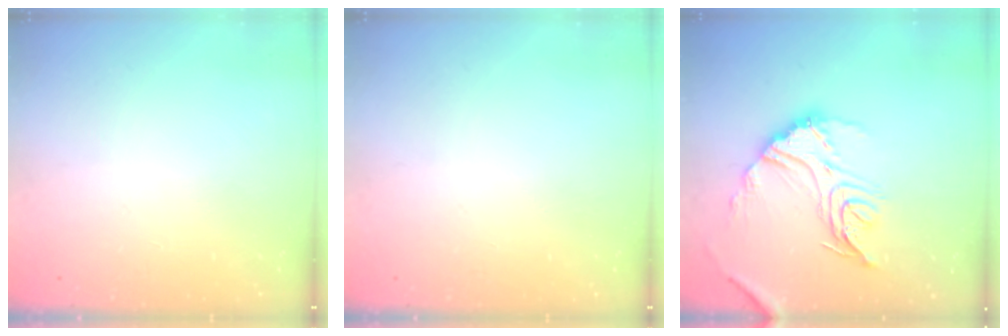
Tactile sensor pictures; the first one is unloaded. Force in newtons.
{"total": 0.0}
{"total": 17.1, "press": 17.0, "slide": 1.7}